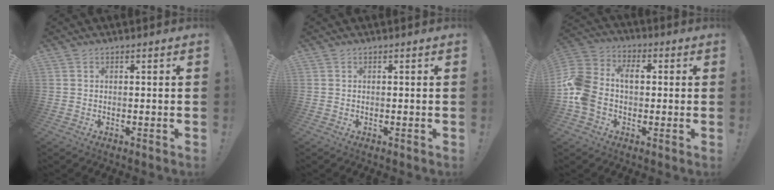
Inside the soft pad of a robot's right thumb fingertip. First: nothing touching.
{"total": 0.0}
{"total": 13.5, "force": [0.0, 10.3, 8.8], "torque": [-0.189, 0.024, 0.002]}